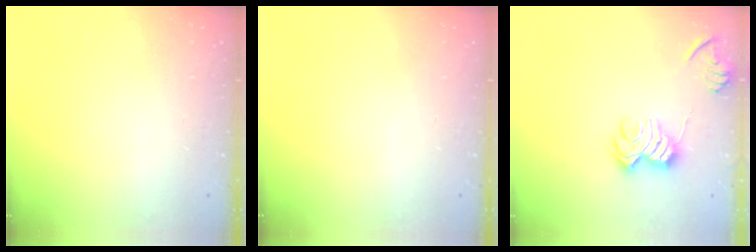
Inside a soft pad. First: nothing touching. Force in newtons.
{"total": 0.0}
{"total": 10.7, "press": 10.7, "slide": 0.3}